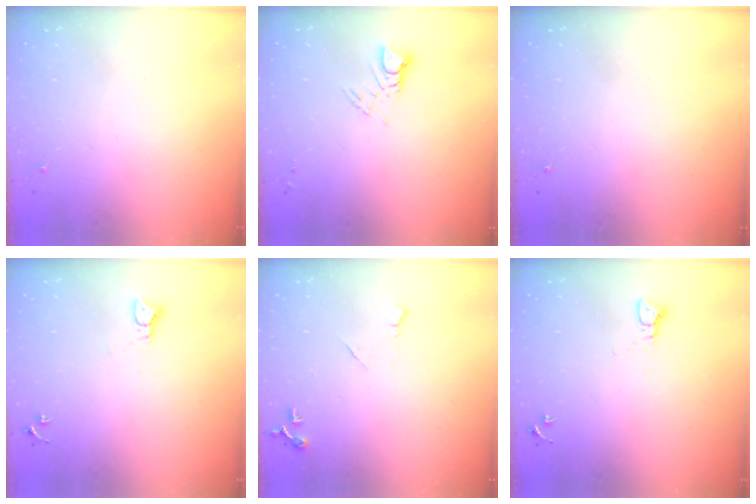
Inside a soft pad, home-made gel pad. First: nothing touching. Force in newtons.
{"total": 3.8, "press": 3.7, "slide": 0.3}
{"total": 0.0}
{"total": 2.3, "press": 2.3, "slide": 0.2}
{"total": 7.0, "press": 7.0, "slide": 0.8}
{"total": 2.3, "press": 2.3, "slide": 0.3}